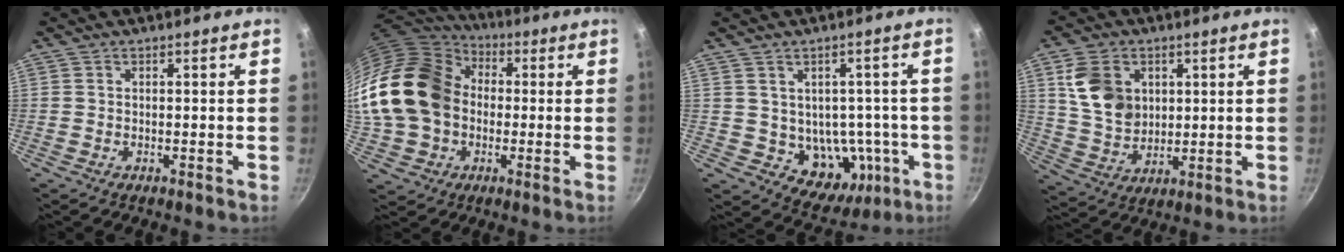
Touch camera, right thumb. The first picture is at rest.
{"total": 24.8, "force": [0.4, 19.2, 15.6], "torque": [-0.318, 0.056, 0.012]}
{"total": 11.7, "force": [-1.5, 9.5, 6.7], "torque": [-0.052, 0.004, -0.001]}
{"total": 11.5, "force": [3.4, 8.7, 6.7], "torque": [-0.103, -0.021, 0.072]}